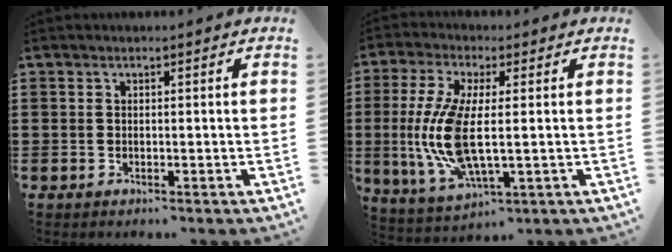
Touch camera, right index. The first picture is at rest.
{"total": 11.5, "force": [-0.4, 3.8, 10.8], "torque": [-0.252, -0.028, -0.012]}